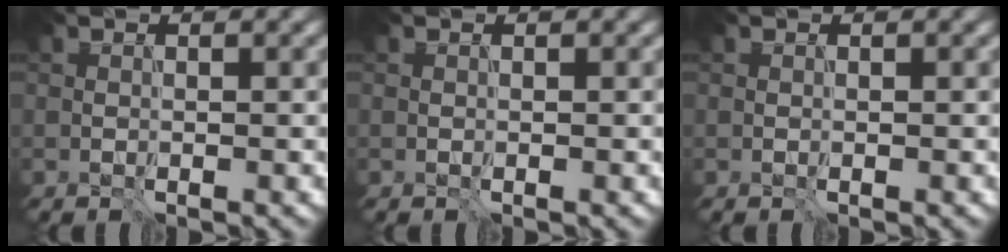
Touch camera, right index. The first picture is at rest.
{"total": 0.0}
{"total": 0.0}